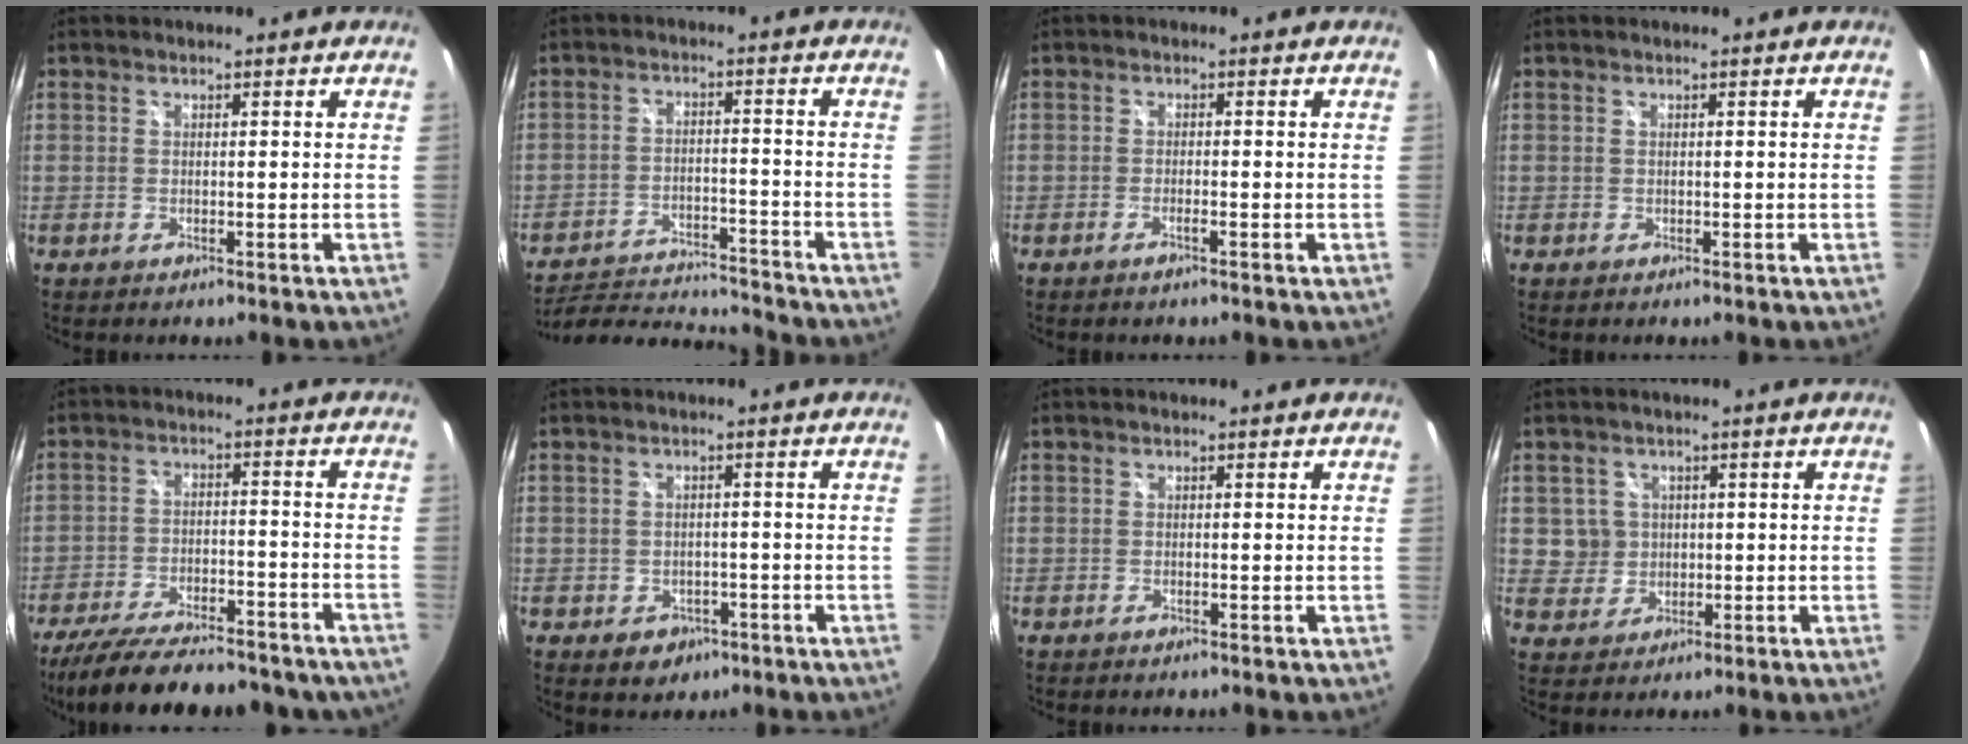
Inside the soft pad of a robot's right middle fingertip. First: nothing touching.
{"total": 12.8, "force": [-12.3, 1.3, 3.5], "torque": [-0.087, -0.004, -0.195]}
{"total": 1.8, "force": [-1.1, -0.2, 1.4], "torque": [-0.024, -0.002, -0.021]}
{"total": 0.0}
{"total": 22.8, "force": [-18.9, 6.5, 11.0], "torque": [-0.210, -0.033, -0.264]}
{"total": 4.4, "force": [-2.2, 3.4, 1.6], "torque": [-0.039, 0.000, -0.022]}
{"total": 0.6, "force": [-0.4, 0.0, 0.5], "torque": [-0.005, 0.001, -0.008]}
{"total": 4.1, "force": [0.6, 4.0, 0.5], "torque": [-0.008, 0.011, 0.015]}